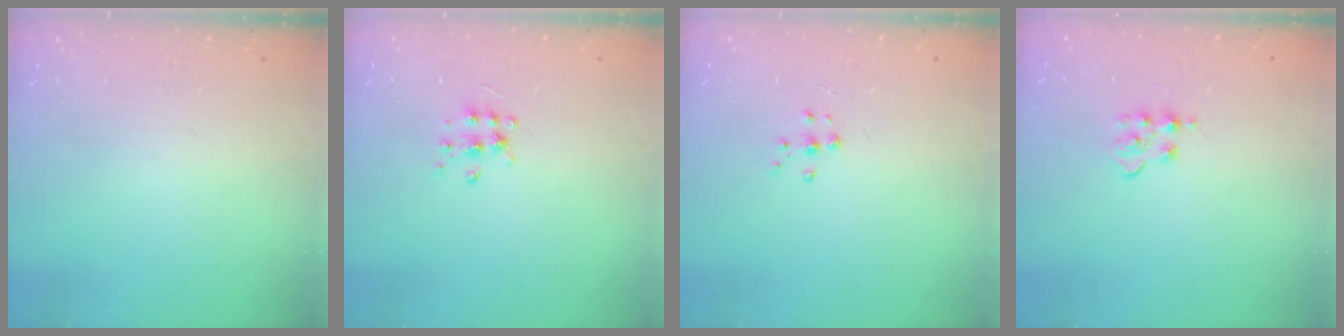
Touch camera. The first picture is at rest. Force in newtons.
{"total": 6.3, "press": 6.3, "slide": 0.6}
{"total": 5.6, "press": 5.6, "slide": 0.5}
{"total": 3.2, "press": 3.2, "slide": 0.4}